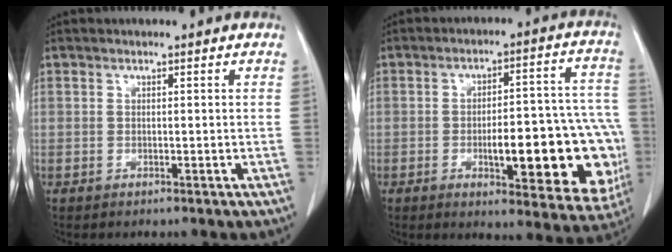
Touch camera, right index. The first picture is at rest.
{"total": 20.5, "force": [-4.6, 6.0, 19.1], "torque": [-0.158, 0.032, -0.036]}